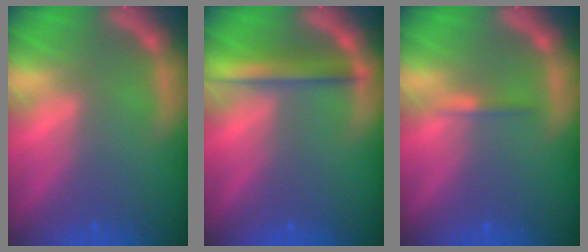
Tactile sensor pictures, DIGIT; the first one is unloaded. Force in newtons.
{"total": 3.5}
{"total": 0.9}